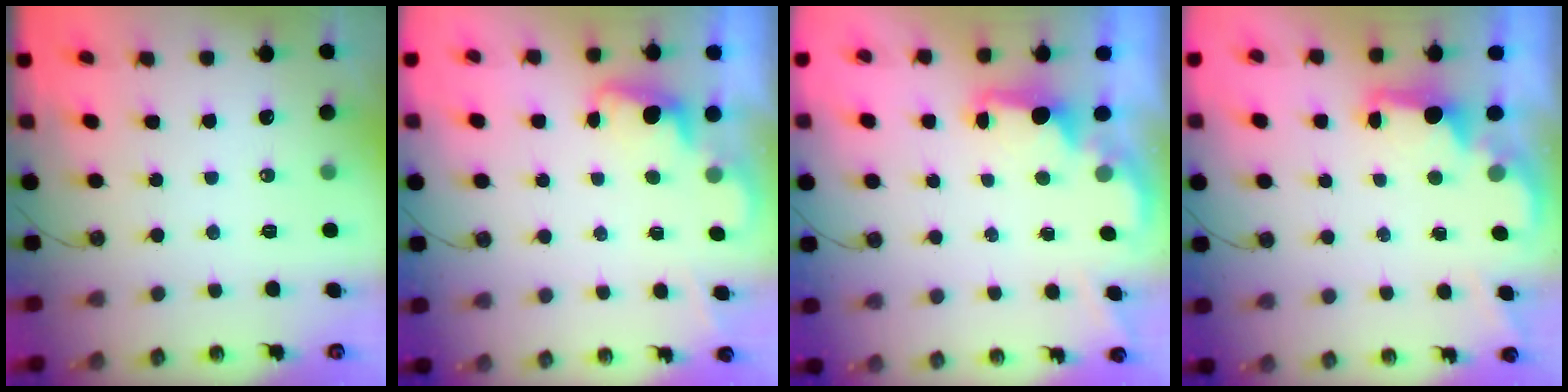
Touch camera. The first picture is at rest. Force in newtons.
{"total": 2.0, "press": 1.8, "slide": 0.9}
{"total": 1.7, "press": 1.5, "slide": 0.7}
{"total": 1.9, "press": 1.7, "slide": 0.8}